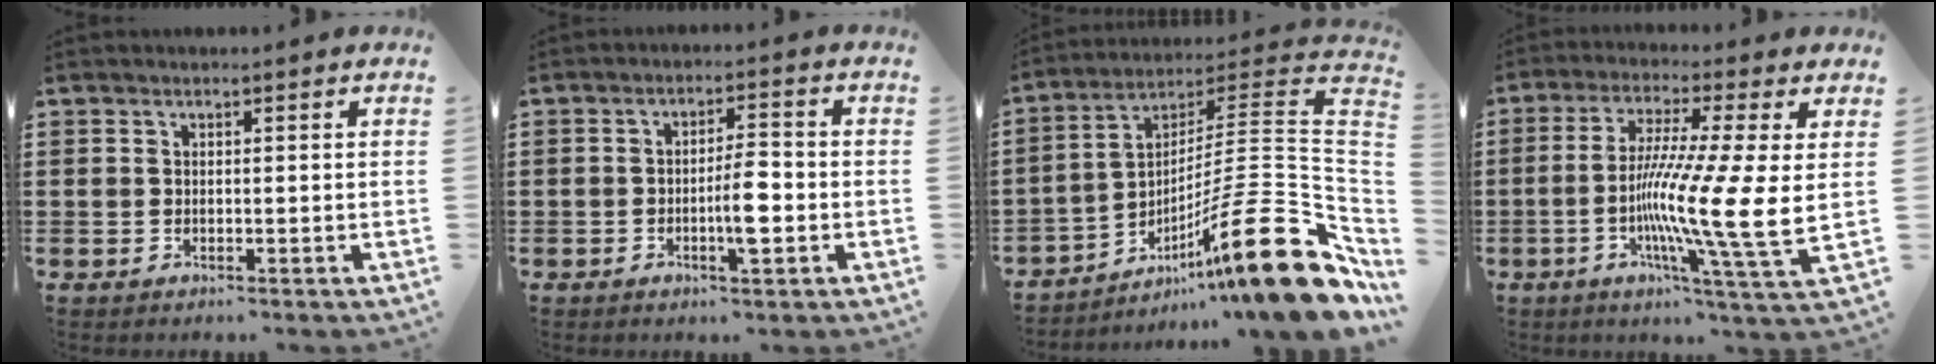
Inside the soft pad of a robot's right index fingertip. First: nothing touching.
{"total": 5.2, "force": [-1.4, 1.2, 4.9], "torque": [-0.089, 0.003, -0.028]}
{"total": 20.7, "force": [-9.5, 4.0, 17.9], "torque": [-0.243, 0.011, -0.158]}
{"total": 13.1, "force": [-0.8, -0.7, 13.1], "torque": [-0.254, -0.023, -0.022]}